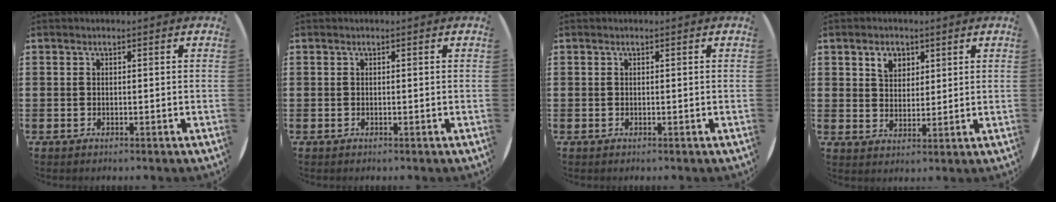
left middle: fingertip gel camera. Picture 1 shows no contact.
{"total": 0.0}
{"total": 0.0}
{"total": 3.3, "force": [2.0, 2.4, 1.2], "torque": [-0.013, 0.000, 0.035]}